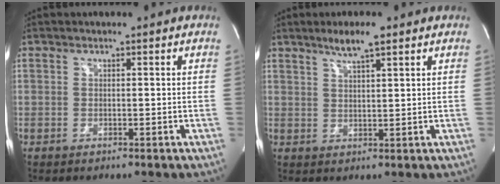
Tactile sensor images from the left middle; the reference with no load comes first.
{"total": 4.6, "force": [3.2, 0.3, 3.2], "torque": [-0.062, 0.004, 0.058]}